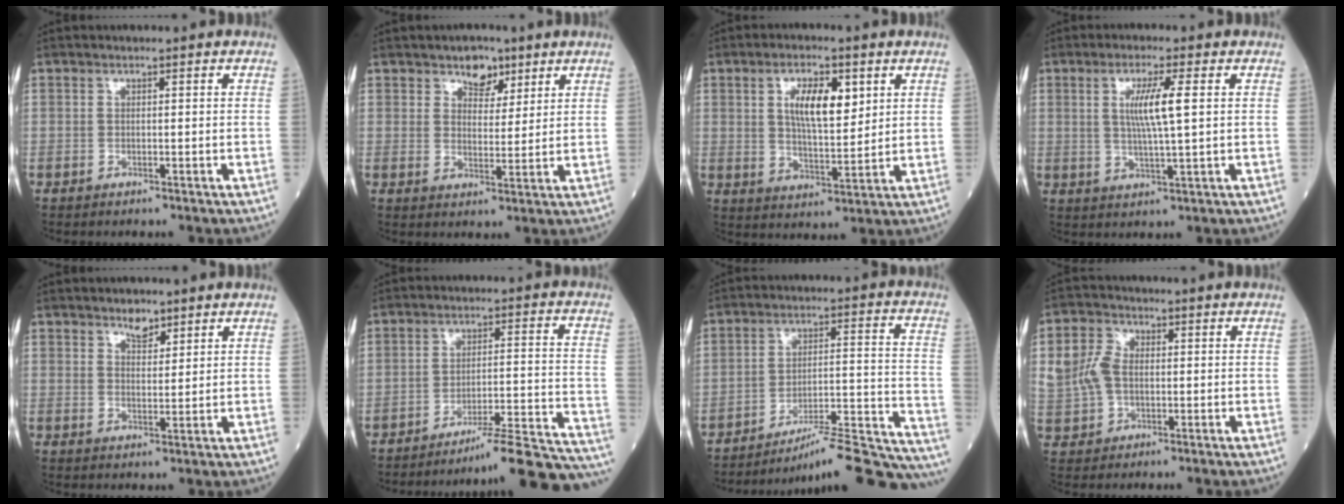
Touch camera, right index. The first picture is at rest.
{"total": 4.6, "force": [3.1, 2.7, 2.1], "torque": [-0.024, 0.003, 0.050]}
{"total": 8.2, "force": [2.9, 2.8, 7.2], "torque": [-0.128, 0.004, 0.054]}
{"total": 6.2, "force": [1.4, -0.1, 6.0], "torque": [-0.118, -0.003, 0.027]}
{"total": 2.8, "force": [2.2, 1.2, 1.2], "torque": [-0.022, -0.003, 0.037]}
{"total": 19.3, "force": [-18.4, -1.6, 5.5], "torque": [-0.028, 0.006, -0.249]}
{"total": 20.6, "force": [-18.0, 0.8, 9.9], "torque": [-0.075, 0.028, -0.257]}
{"total": 6.2, "force": [0.1, 4.7, 4.1], "torque": [-0.104, 0.011, 0.005]}